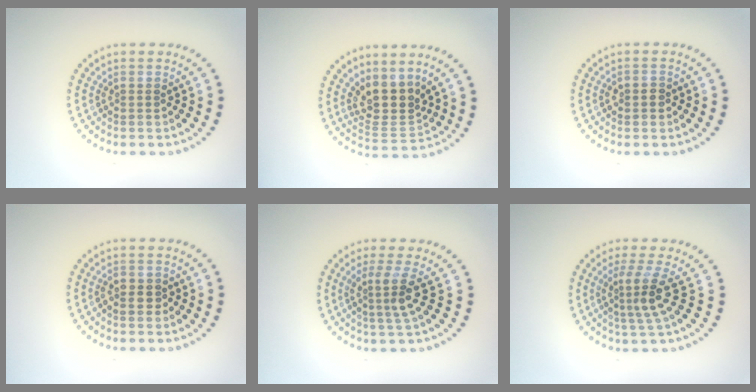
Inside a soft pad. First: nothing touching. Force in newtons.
{"total": 3.8, "press": 3.0, "slide": 2.4}
{"total": 1.4, "press": 1.4, "slide": 0.5}
{"total": 1.2, "press": 1.1, "slide": 0.3}
{"total": 2.7, "press": 2.0, "slide": 1.9}
{"total": 3.2, "press": 2.3, "slide": 2.2}